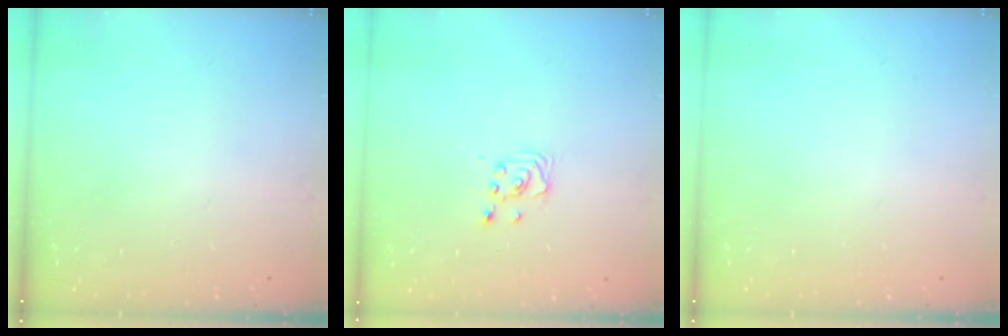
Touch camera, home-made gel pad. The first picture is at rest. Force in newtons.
{"total": 2.6, "press": 2.6, "slide": 0.2}
{"total": 0.0}